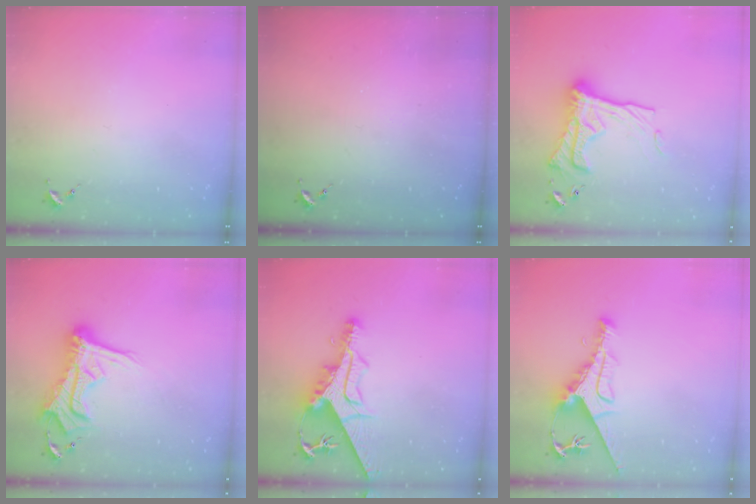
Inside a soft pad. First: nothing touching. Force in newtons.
{"total": 0.0}
{"total": 18.2, "press": 18.1, "slide": 1.5}
{"total": 15.7, "press": 15.6, "slide": 1.6}
{"total": 12.7, "press": 12.7, "slide": 1.2}
{"total": 10.2, "press": 10.1, "slide": 1.4}